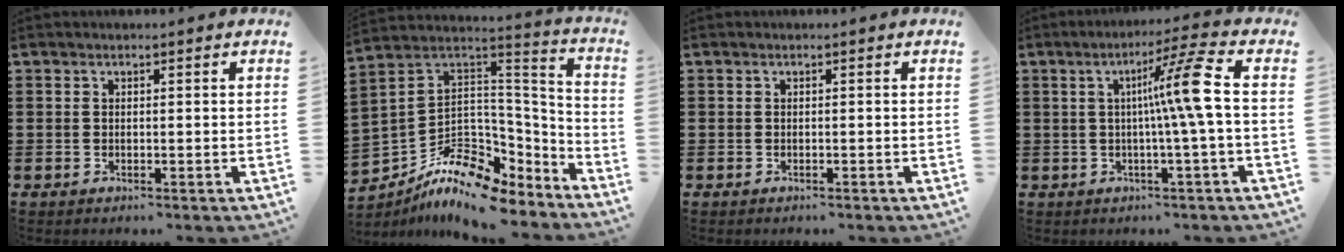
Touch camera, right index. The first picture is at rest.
{"total": 9.9, "force": [-7.1, 5.2, 4.6], "torque": [-0.108, 0.002, -0.133]}
{"total": 0.0}
{"total": 8.8, "force": [0.5, -1.1, 8.7], "torque": [-0.148, -0.008, -0.007]}